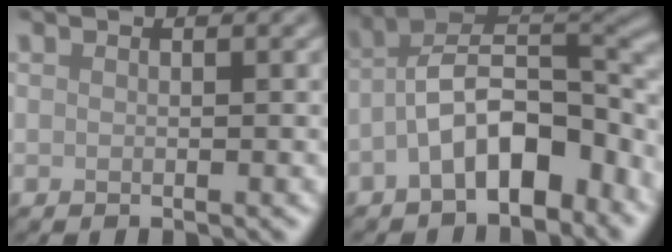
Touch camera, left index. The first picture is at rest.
{"total": 8.9, "force": [-3.4, 4.5, 6.9], "torque": [-0.097, 0.017, -0.073]}